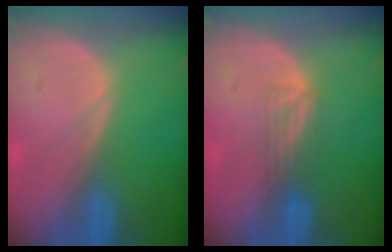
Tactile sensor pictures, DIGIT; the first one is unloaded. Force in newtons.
{"total": 2.5, "press": 2.2, "slide": 1.3}